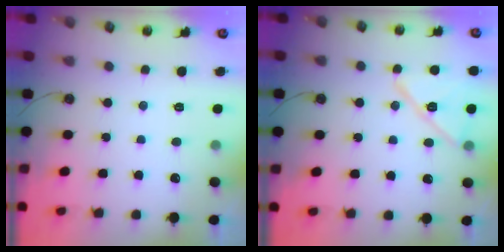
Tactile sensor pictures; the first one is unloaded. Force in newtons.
{"total": 12.5, "press": 12.5, "slide": 1.2}